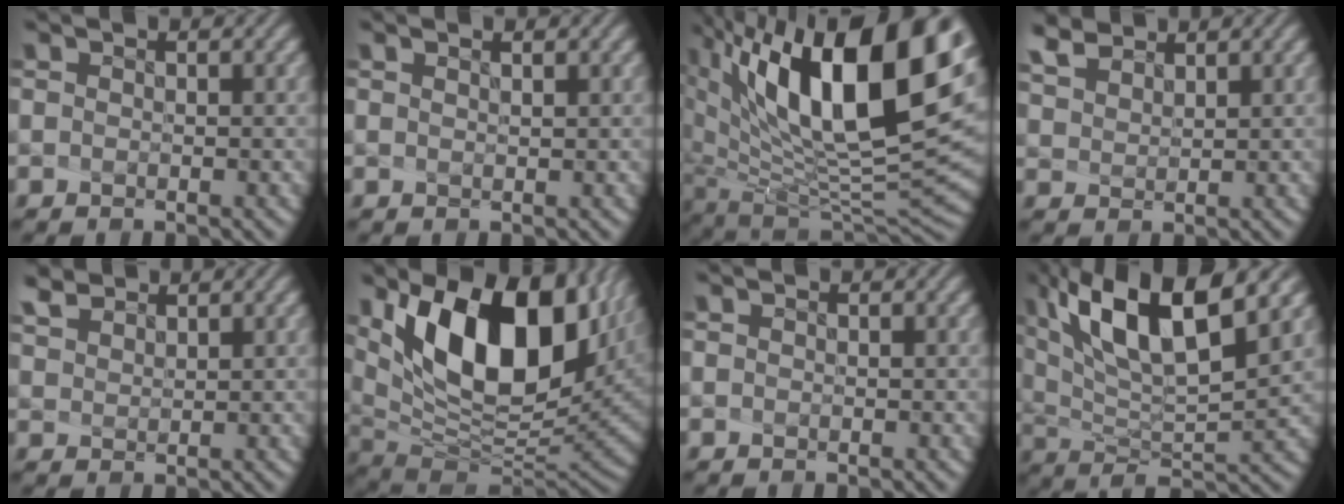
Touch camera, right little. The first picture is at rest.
{"total": 1.1, "force": [0.7, 0.0, 0.9], "torque": [-0.023, -0.001, 0.022]}
{"total": 18.4, "force": [7.0, 8.3, 14.8], "torque": [-0.233, 0.023, 0.129]}
{"total": 2.2, "force": [2.1, 0.4, 0.3], "torque": [-0.022, 0.001, 0.051]}
{"total": 1.7, "force": [1.7, 0.1, 0.0], "torque": [-0.015, 0.002, 0.044]}
{"total": 14.4, "force": [5.6, 6.6, 11.4], "torque": [-0.175, -0.002, 0.097]}
{"total": 0.0}
{"total": 10.8, "force": [5.4, 2.5, 9.0], "torque": [-0.156, 0.011, 0.099]}